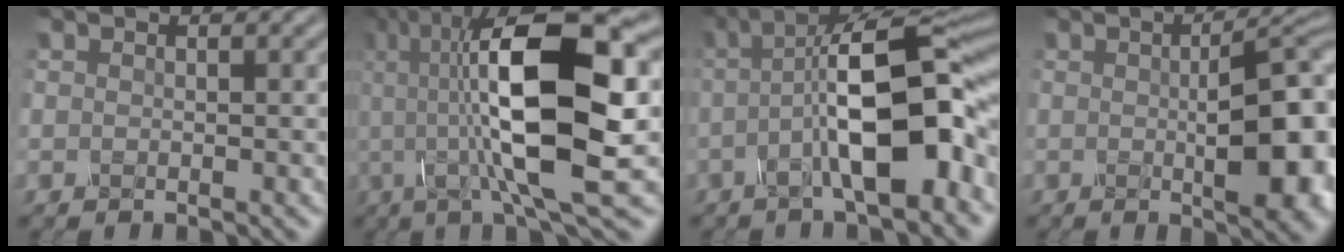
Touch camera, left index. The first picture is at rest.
{"total": 14.2, "force": [1.0, 4.1, 13.6], "torque": [-0.231, 0.009, 0.012]}
{"total": 11.7, "force": [-1.4, 3.7, 11.0], "torque": [-0.163, 0.017, -0.030]}
{"total": 10.4, "force": [-0.2, 3.4, 9.8], "torque": [-0.118, -0.003, 0.003]}